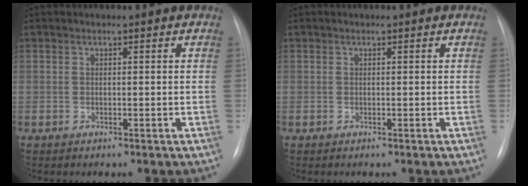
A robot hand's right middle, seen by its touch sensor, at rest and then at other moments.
{"total": 0.0}